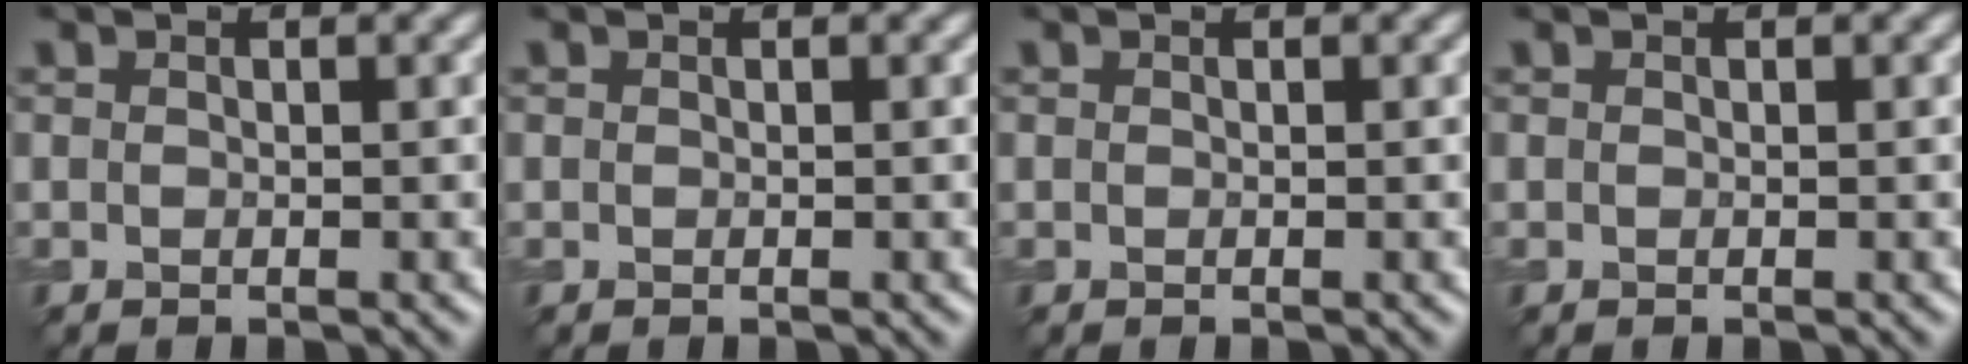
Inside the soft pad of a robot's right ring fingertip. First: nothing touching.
{"total": 0.0}
{"total": 0.0}
{"total": 0.0}